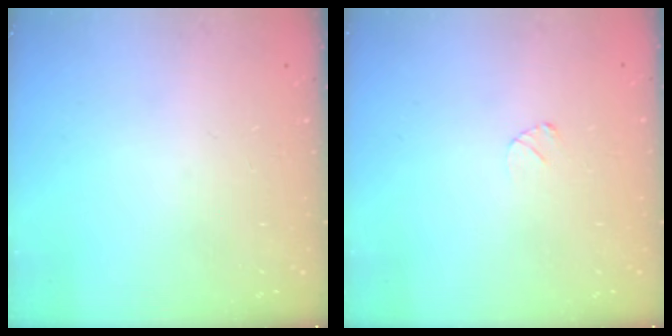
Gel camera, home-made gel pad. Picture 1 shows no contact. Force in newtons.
{"total": 2.6, "press": 2.6, "slide": 0.3}